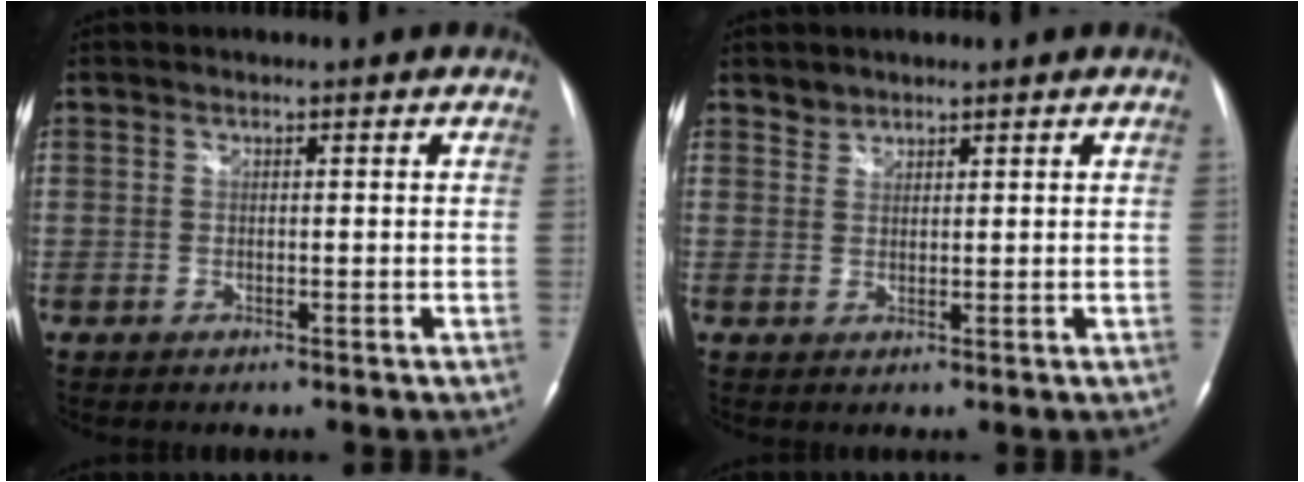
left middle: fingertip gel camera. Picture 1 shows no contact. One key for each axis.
{"total": 1.6, "fx": 1.4, "fy": 0.7, "fz": -0.2, "tx": 0.009, "ty": 0.004, "tz": 0.022}